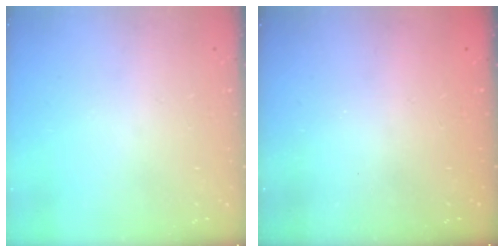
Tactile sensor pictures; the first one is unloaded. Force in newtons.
{"total": 2.3, "press": 2.2, "slide": 0.8}